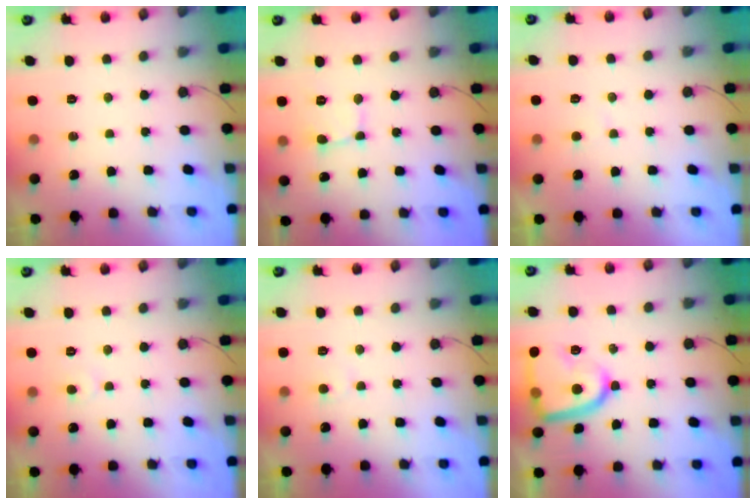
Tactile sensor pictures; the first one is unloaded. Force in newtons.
{"total": 2.4, "press": 2.4, "slide": 0.1}
{"total": 3.6, "press": 3.6, "slide": 0.5}
{"total": 3.8, "press": 3.8, "slide": 0.4}
{"total": 5.3, "press": 5.2, "slide": 0.4}
{"total": 15.7, "press": 15.7, "slide": 1.3}